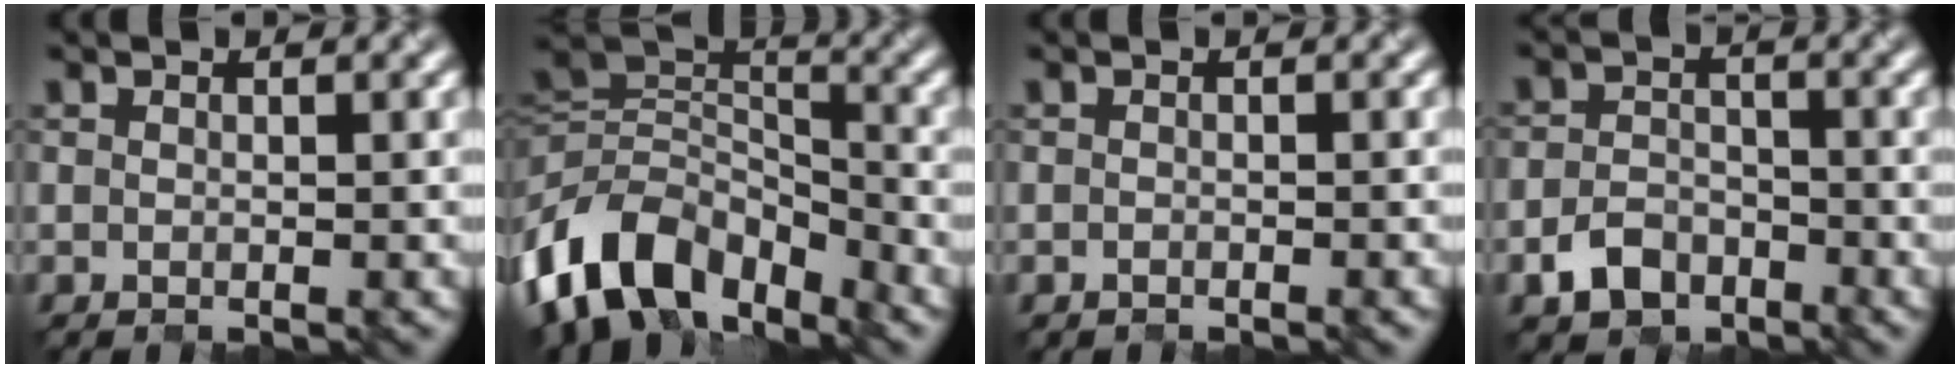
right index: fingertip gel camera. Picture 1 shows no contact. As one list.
[{"total": 10.8, "force": [-6.2, 6.6, 6.0], "torque": [-0.105, -0.002, -0.125]}, {"total": 0.6, "force": [-0.6, 0.1, 0.2], "torque": [-0.003, -0.002, -0.009]}, {"total": 3.2, "force": [-2.1, 2.1, 1.1], "torque": [-0.020, 0.000, -0.045]}]